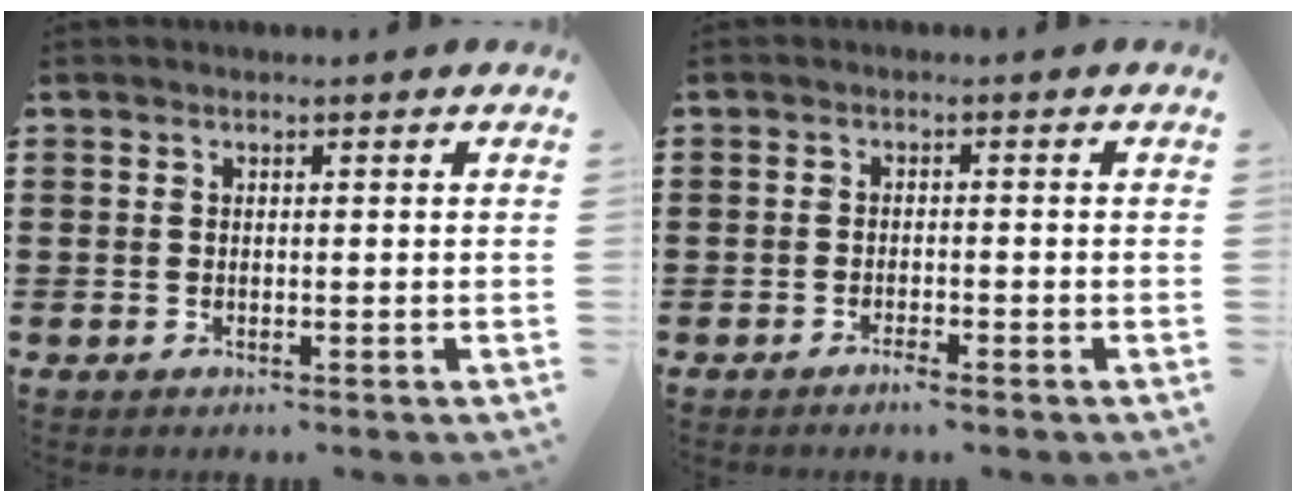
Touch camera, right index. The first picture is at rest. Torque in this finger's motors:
{"motor_torque": [2.14, 0.00, -0.08, -0.01]}